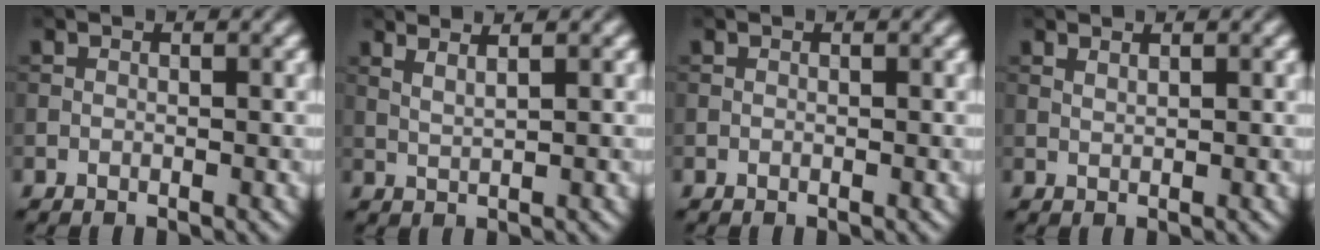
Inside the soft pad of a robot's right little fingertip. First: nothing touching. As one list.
[{"total": 2.3, "force": [1.6, 0.6, 1.5], "torque": [-0.023, 0.001, 0.019]}, {"total": 0.0}, {"total": 0.7, "force": [0.6, 0.1, 0.3], "torque": [-0.006, -0.001, 0.013]}]